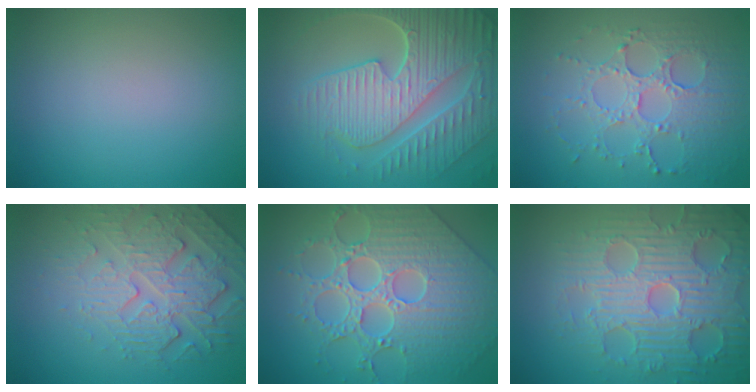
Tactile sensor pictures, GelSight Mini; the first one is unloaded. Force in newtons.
{"total": 9.2, "press": 6.6, "slide": 6.4}
{"total": 5.0, "press": 3.7, "slide": 3.4}
{"total": 4.5, "press": 4.1, "slide": 1.8}
{"total": 6.7, "press": 6.0, "slide": 2.9}
{"total": 8.3, "press": 6.4, "slide": 5.2}